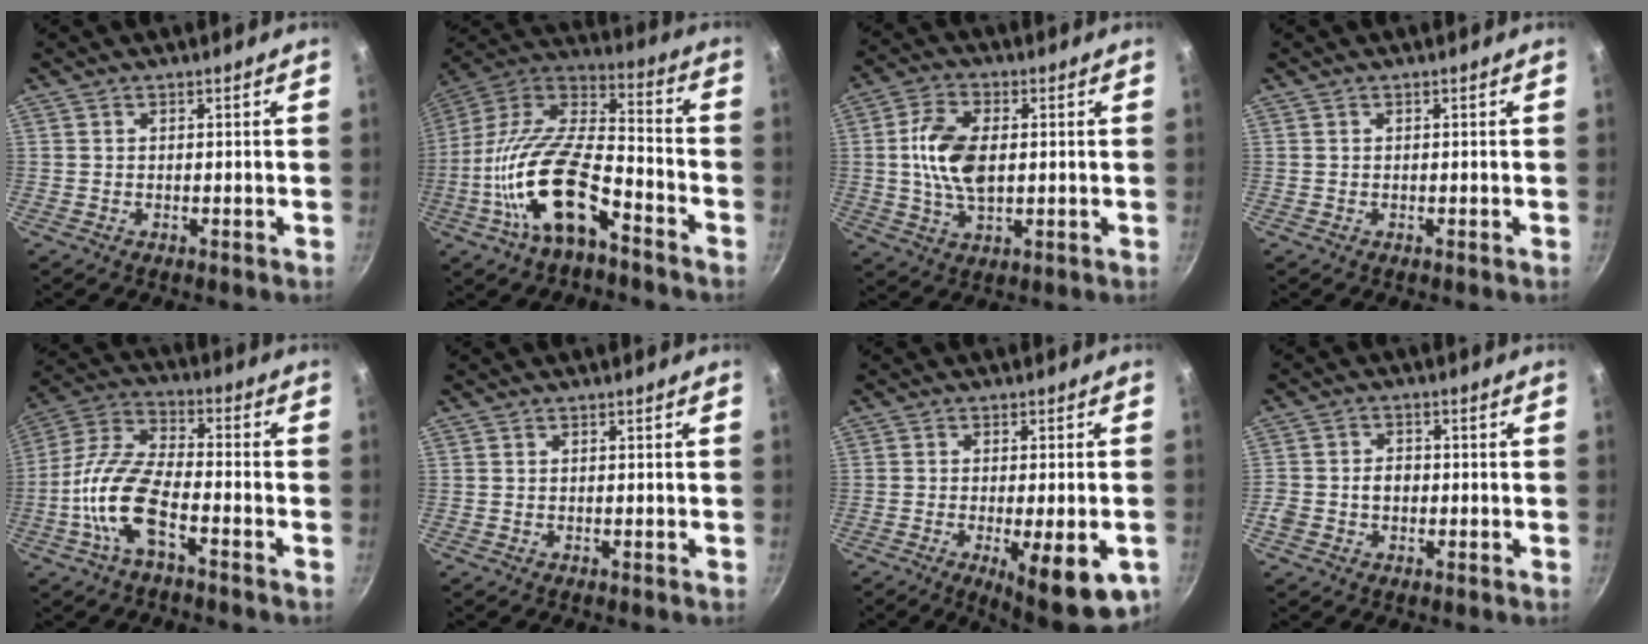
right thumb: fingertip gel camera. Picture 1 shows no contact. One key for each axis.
{"total": 20.1, "fx": -8.6, "fy": 8.5, "fz": 16.1, "tx": -0.313, "ty": 0.066, "tz": -0.157}
{"total": 11.0, "fx": 0.8, "fy": 6.0, "fz": 9.2, "tx": -0.180, "ty": 0.002, "tz": 0.018}
{"total": 0.0}
{"total": 13.2, "fx": -4.9, "fy": 5.4, "fz": 11.0, "tx": -0.232, "ty": 0.039, "tz": -0.099}
{"total": 0.0}
{"total": 13.6, "fx": -5.1, "fy": 4.3, "fz": 11.9, "tx": -0.134, "ty": -0.002, "tz": -0.057}
{"total": 4.4, "fx": -0.6, "fy": 3.5, "fz": 2.7, "tx": -0.038, "ty": 0.016, "tz": -0.009}